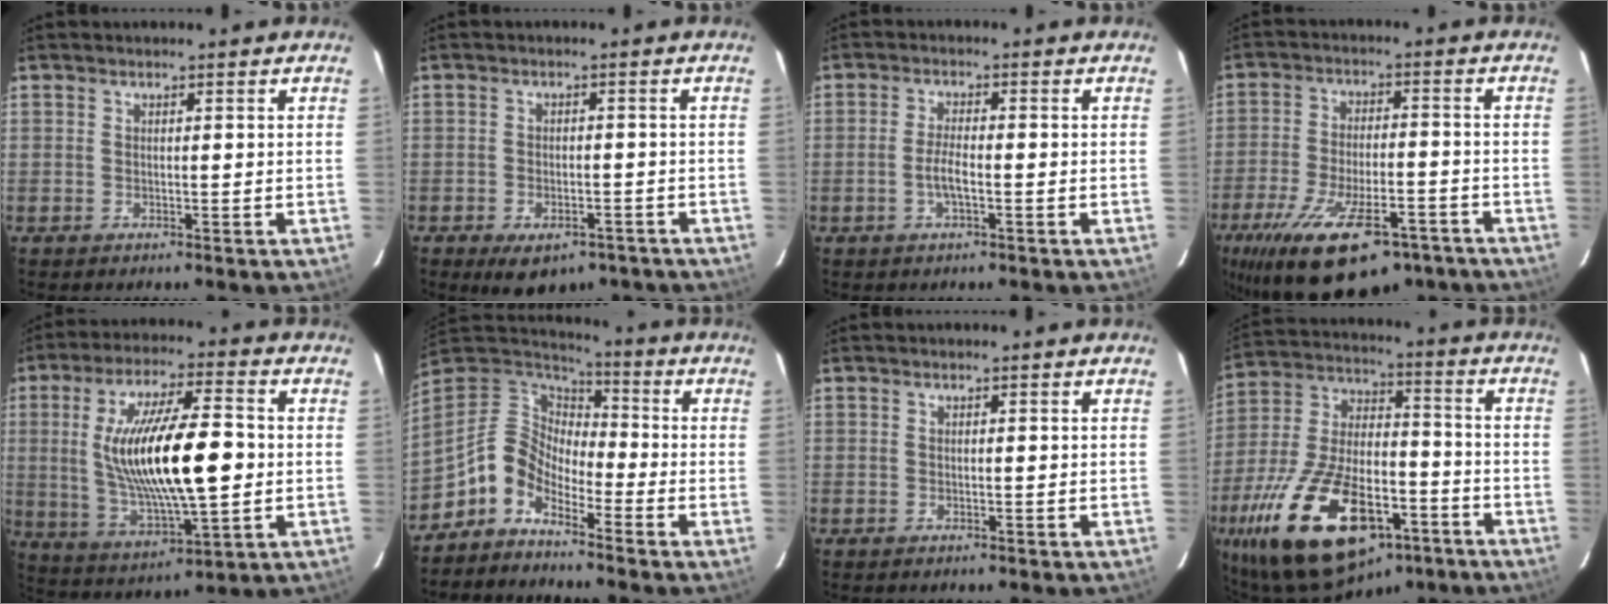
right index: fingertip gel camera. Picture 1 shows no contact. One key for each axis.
{"total": 9.4, "fx": -6.4, "fy": 4.9, "fz": 4.8, "tx": -0.093, "ty": -0.008, "tz": -0.079}
{"total": 3.4, "fx": -1.2, "fy": 0.8, "fz": 3.1, "tx": -0.064, "ty": 0.000, "tz": -0.023}
{"total": 22.6, "fx": -14.8, "fy": 8.9, "fz": 14.6, "tx": -0.282, "ty": -0.045, "tz": -0.222}
{"total": 20.1, "fx": 0.5, "fy": 5.6, "fz": 19.3, "tx": -0.356, "ty": -0.003, "tz": 0.023}
{"total": 9.1, "fx": -6.4, "fy": 5.5, "fz": 3.5, "tx": -0.075, "ty": 0.030, "tz": -0.143}
{"total": 0.0}
{"total": 27.6, "fx": -15.6, "fy": 12.9, "fz": 18.8, "tx": -0.369, "ty": -0.015, "tz": -0.246}